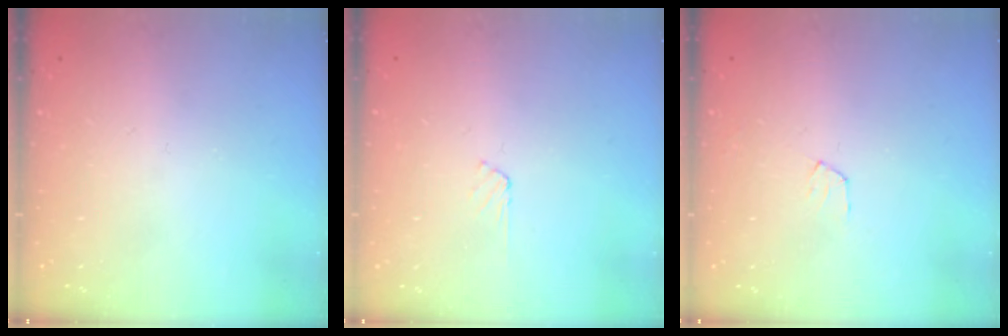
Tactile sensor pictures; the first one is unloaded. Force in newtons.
{"total": 3.8, "press": 3.7, "slide": 0.5}
{"total": 4.3, "press": 4.3, "slide": 0.3}